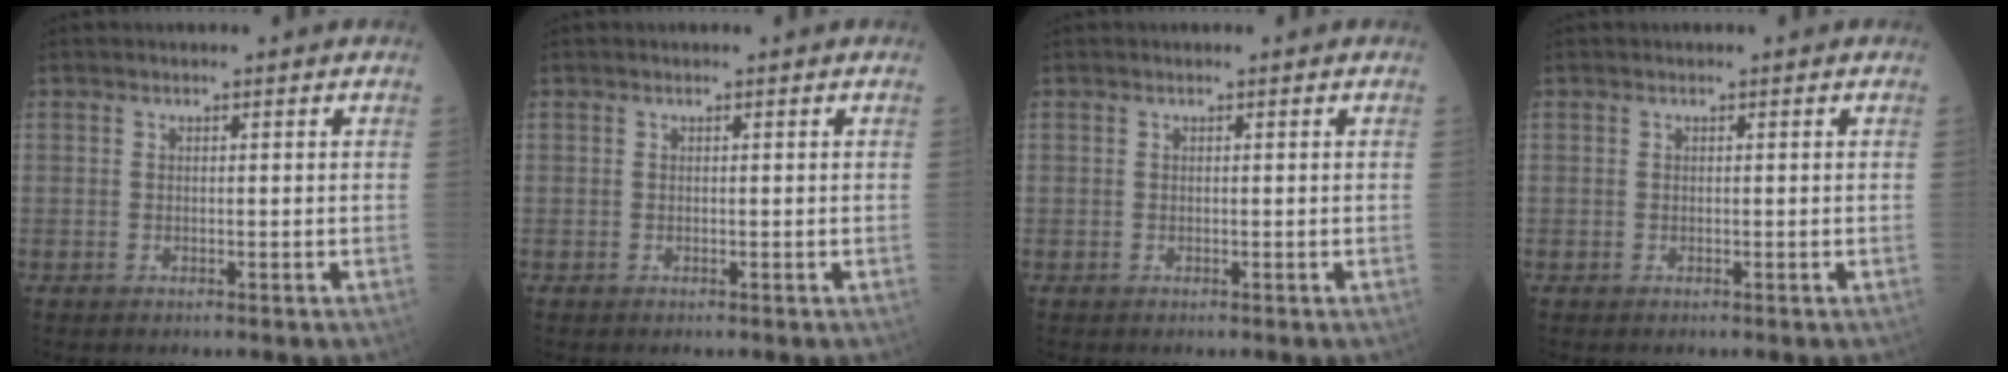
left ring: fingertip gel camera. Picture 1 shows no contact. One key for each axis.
{"total": 0.0}
{"total": 0.0}
{"total": 0.0}